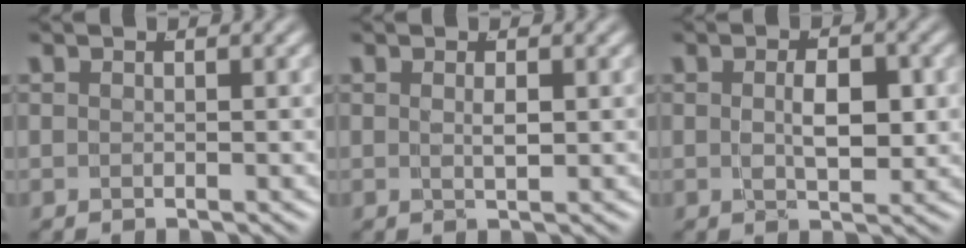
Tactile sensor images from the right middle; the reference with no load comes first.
{"total": 1.1, "force": [0.2, -0.3, 1.1], "torque": [-0.018, -0.011, 0.012]}
{"total": 3.4, "force": [0.1, 1.2, 3.1], "torque": [-0.044, -0.011, 0.009]}